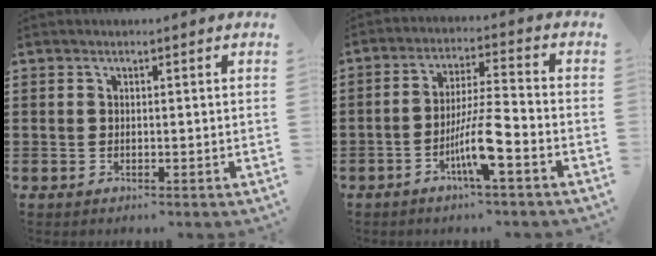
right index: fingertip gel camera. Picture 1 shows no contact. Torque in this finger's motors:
{"motor_torque": [1.85, 0.29, 0.59, 0.11]}